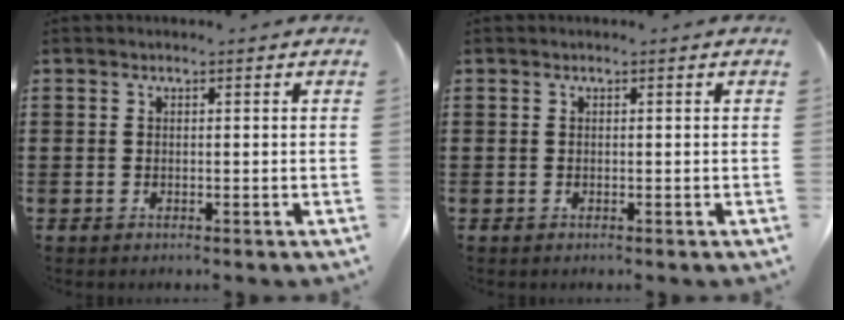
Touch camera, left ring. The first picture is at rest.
{"total": 0.0}